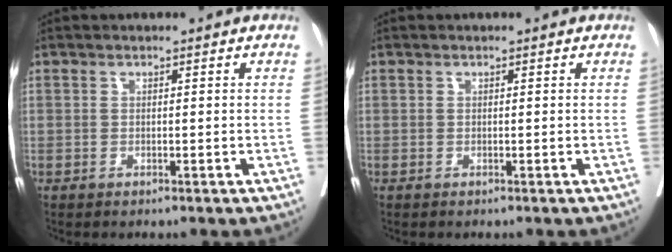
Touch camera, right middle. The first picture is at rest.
{"total": 0.0}